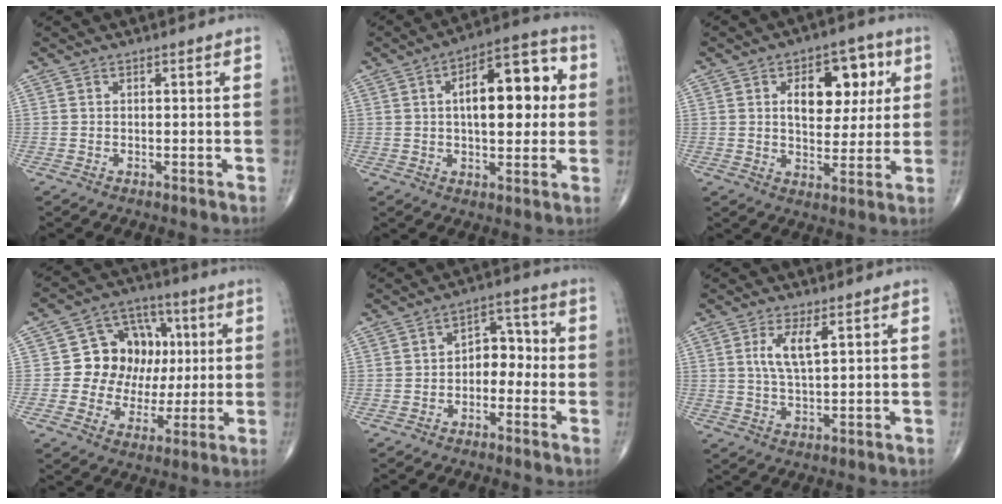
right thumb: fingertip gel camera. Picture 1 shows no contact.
{"total": 15.8, "force": [2.5, 7.2, 13.8], "torque": [-0.174, 0.021, 0.032]}
{"total": 12.8, "force": [3.8, 7.5, 9.7], "torque": [-0.092, -0.003, 0.056]}
{"total": 13.8, "force": [1.7, 11.5, 7.4], "torque": [-0.058, 0.017, 0.032]}
{"total": 6.1, "force": [-1.3, 4.2, 4.2], "torque": [-0.032, 0.035, -0.034]}
{"total": 5.4, "force": [2.0, 1.5, 4.8], "torque": [-0.101, -0.009, 0.044]}